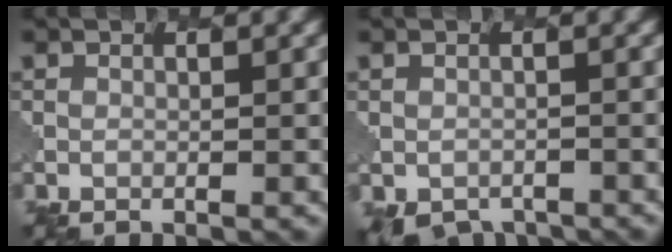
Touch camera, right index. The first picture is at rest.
{"total": 3.2, "force": [-2.7, 1.5, 0.9], "torque": [-0.013, -0.014, -0.040]}